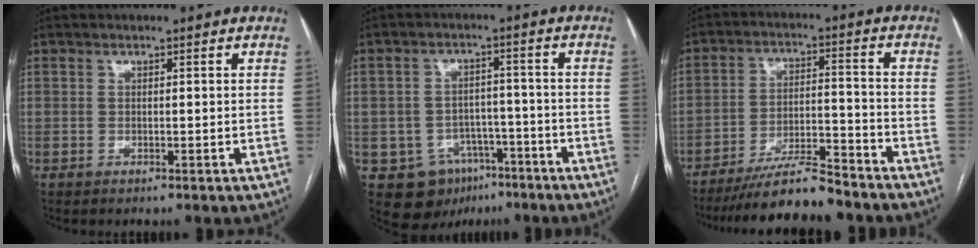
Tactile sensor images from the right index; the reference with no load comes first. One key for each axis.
{"total": 9.8, "fx": -5.1, "fy": 7.7, "fz": 3.2, "tx": -0.049, "ty": 0.020, "tz": -0.067}
{"total": 11.3, "fx": -10.1, "fy": 1.1, "fz": 5.0, "tx": -0.078, "ty": 0.001, "tz": -0.172}